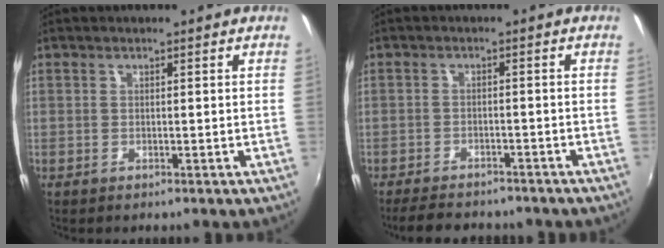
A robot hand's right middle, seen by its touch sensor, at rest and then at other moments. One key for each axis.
{"total": 9.8, "fx": -8.3, "fy": 3.4, "fz": 4.0, "tx": -0.093, "ty": -0.015, "tz": -0.120}